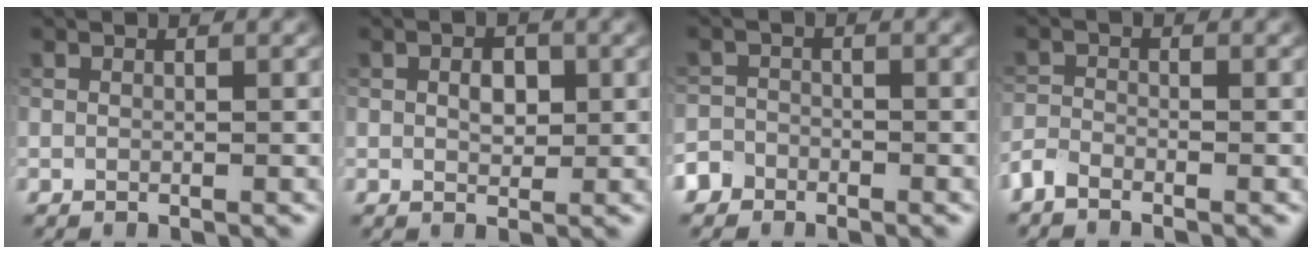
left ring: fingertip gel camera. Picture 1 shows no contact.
{"total": 1.8, "force": [0.3, 1.2, 1.4], "torque": [-0.024, 0.001, 0.004]}
{"total": 2.7, "force": [-2.1, 1.7, 0.1], "torque": [0.009, -0.001, -0.041]}
{"total": 1.8, "force": [-1.6, 0.6, 0.6], "torque": [-0.013, 0.001, -0.041]}